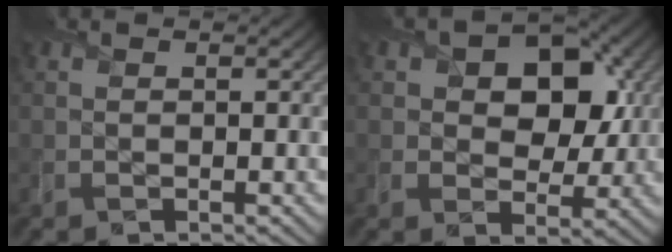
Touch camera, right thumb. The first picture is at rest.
{"total": 8.8, "force": [2.2, 6.2, 5.9], "torque": [-0.078, 0.001, 0.026]}